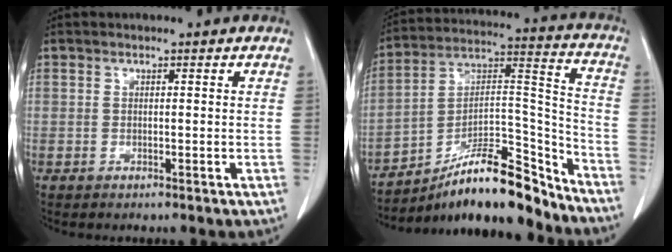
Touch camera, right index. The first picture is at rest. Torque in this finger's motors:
{"motor_torque": [0.08, -0.50, 0.21, 0.04]}